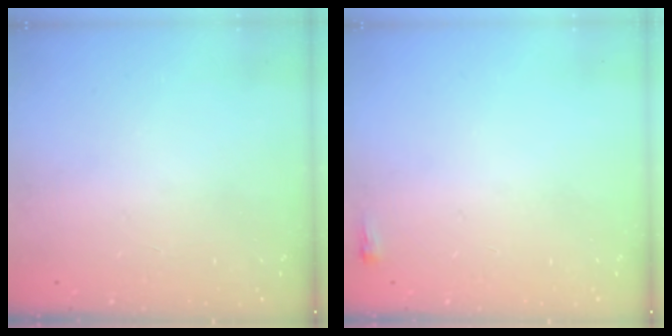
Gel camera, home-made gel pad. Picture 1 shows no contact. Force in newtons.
{"total": 2.0, "press": 2.0, "slide": 0.5}